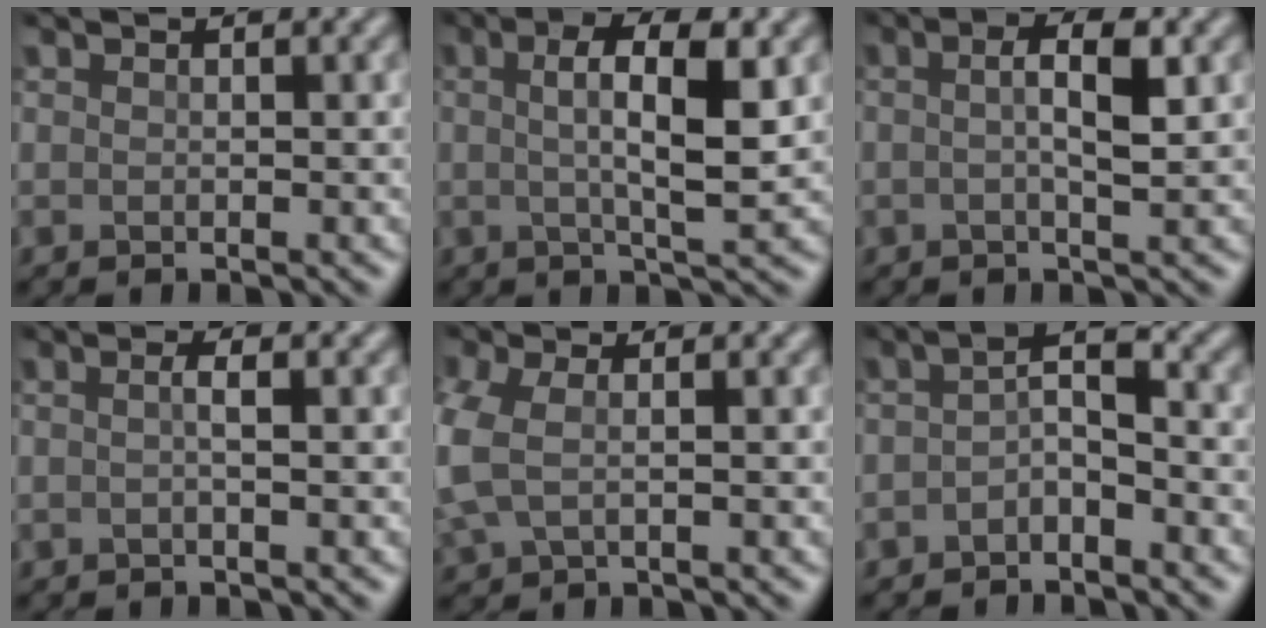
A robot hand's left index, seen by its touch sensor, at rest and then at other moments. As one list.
[{"total": 6.1, "force": [0.6, 1.5, 5.9], "torque": [-0.093, 0.004, 0.007]}, {"total": 3.4, "force": [0.3, 0.7, 3.3], "torque": [-0.061, 0.005, 0.000]}, {"total": 1.3, "force": [-0.4, 0.2, 1.3], "torque": [-0.025, 0.004, -0.011]}, {"total": 3.7, "force": [-0.4, 2.1, 3.1], "torque": [-0.096, -0.001, -0.011]}, {"total": 2.5, "force": [-1.6, 0.8, 1.8], "torque": [-0.036, 0.009, -0.037]}]